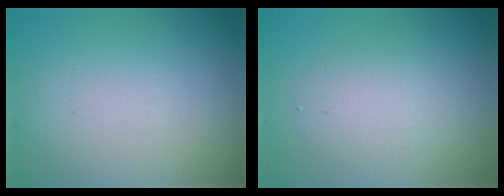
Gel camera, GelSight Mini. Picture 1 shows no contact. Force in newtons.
{"total": 2.6, "press": 2.6, "slide": 0.0}